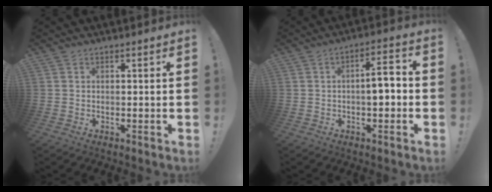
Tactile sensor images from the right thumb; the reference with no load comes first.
{"total": 7.3, "force": [-1.1, 2.5, 6.7], "torque": [-0.090, 0.007, -0.024]}